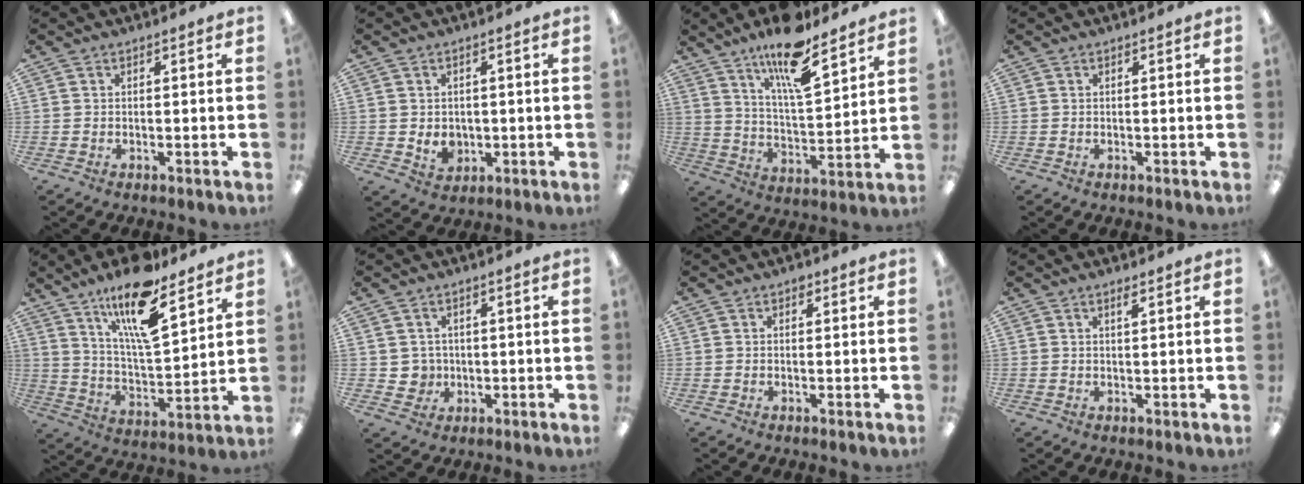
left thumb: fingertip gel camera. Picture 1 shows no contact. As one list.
[{"total": 4.0, "force": [-0.1, 3.3, 2.2], "torque": [-0.023, 0.000, 0.000]}, {"total": 15.4, "force": [11.5, 4.0, 9.5], "torque": [-0.163, -0.065, 0.191]}, {"total": 0.0}, {"total": 18.1, "force": [12.4, 5.3, 12.0], "torque": [-0.209, -0.065, 0.205]}, {"total": 3.3, "force": [0.5, 3.3, 0.2], "torque": [-0.005, 0.002, 0.009]}, {"total": 1.0, "force": [0.6, 0.6, 0.5], "torque": [-0.002, 0.000, 0.009]}, {"total": 1.4, "force": [1.0, 0.1, 0.9], "torque": [-0.020, 0.000, 0.017]}]